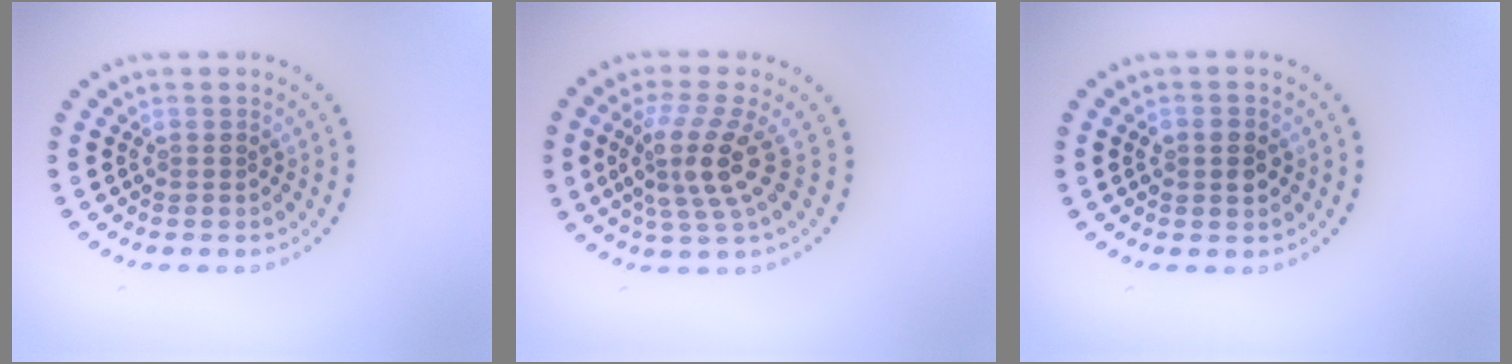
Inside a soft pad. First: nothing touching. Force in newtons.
{"total": 4.4, "press": 3.4, "slide": 2.9}
{"total": 2.4, "press": 2.4, "slide": 0.1}